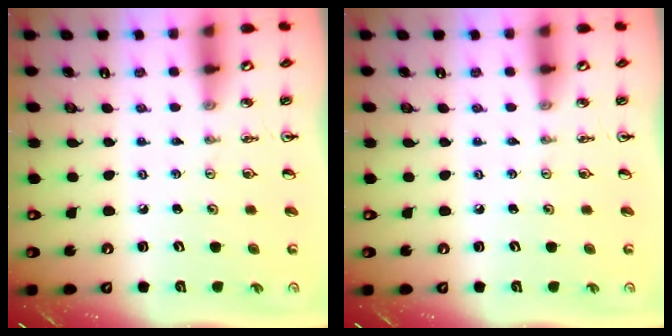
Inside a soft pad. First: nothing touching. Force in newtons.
{"total": 0.0}